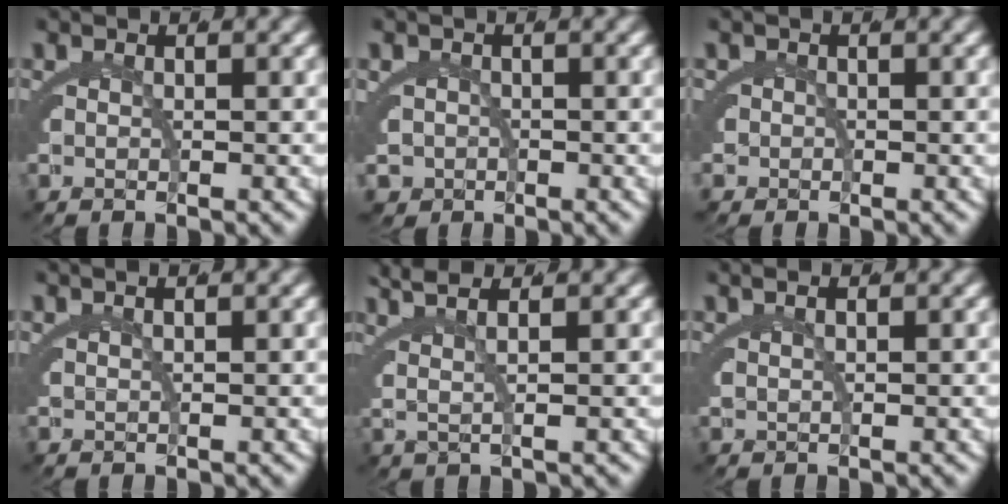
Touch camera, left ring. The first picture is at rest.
{"total": 4.4, "force": [-1.6, 3.9, 1.1], "torque": [-0.035, -0.025, -0.023]}
{"total": 2.3, "force": [-1.0, 2.0, 0.2], "torque": [-0.008, -0.009, -0.021]}
{"total": 1.6, "force": [1.3, -0.3, 0.8], "torque": [-0.001, 0.011, 0.021]}
{"total": 5.1, "force": [3.2, 1.4, 3.7], "torque": [-0.060, 0.016, 0.048]}
{"total": 2.4, "force": [1.7, 0.7, 1.6], "torque": [-0.016, 0.010, 0.029]}